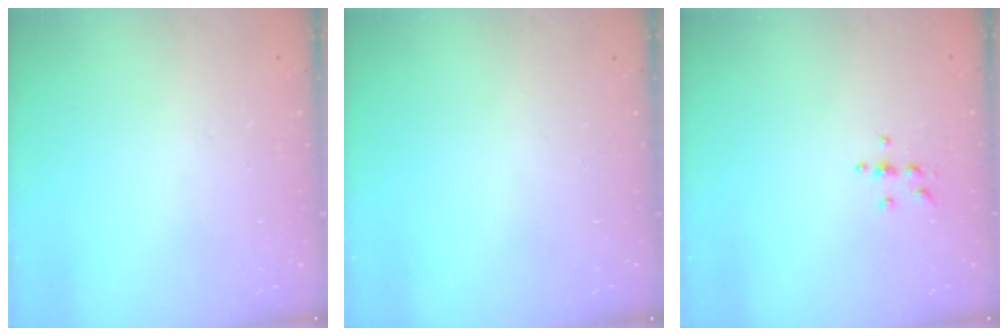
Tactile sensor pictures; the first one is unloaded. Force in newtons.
{"total": 0.0}
{"total": 4.9, "press": 4.9, "slide": 0.7}